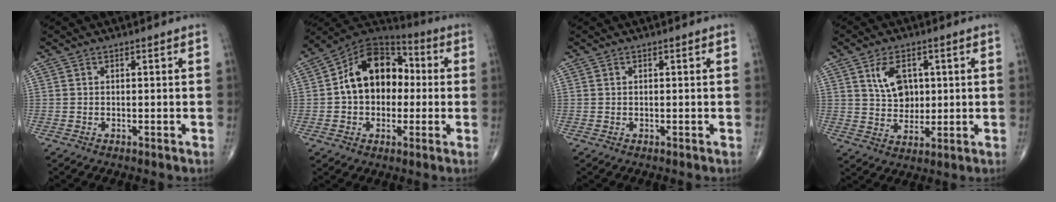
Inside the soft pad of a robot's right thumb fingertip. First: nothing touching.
{"total": 16.2, "force": [0.7, 11.6, 11.3], "torque": [-0.141, 0.038, 0.000]}
{"total": 0.0}
{"total": 7.5, "force": [2.4, 5.1, 4.9], "torque": [-0.061, -0.012, 0.048]}